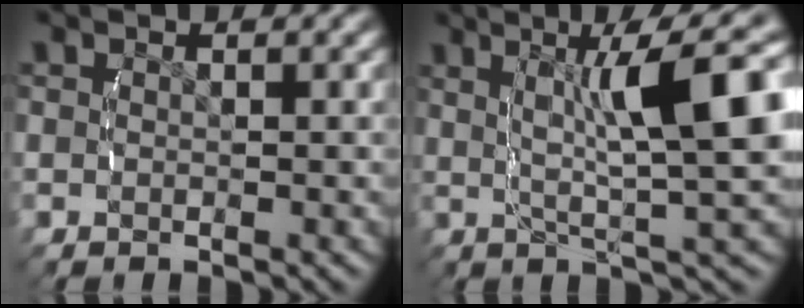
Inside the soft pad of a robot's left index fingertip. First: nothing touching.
{"total": 9.3, "force": [2.1, 2.3, 8.7], "torque": [-0.123, 0.022, 0.030]}